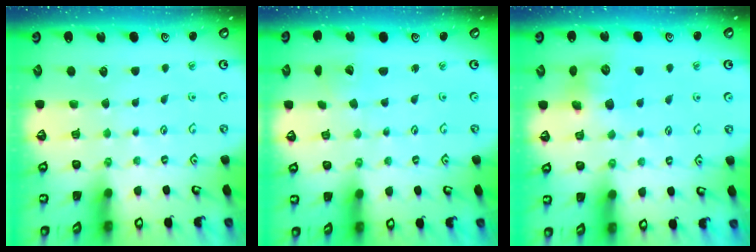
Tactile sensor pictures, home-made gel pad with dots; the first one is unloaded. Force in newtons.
{"total": 1.3, "press": 1.3, "slide": 0.0}
{"total": 8.9, "press": 8.9, "slide": 0.4}